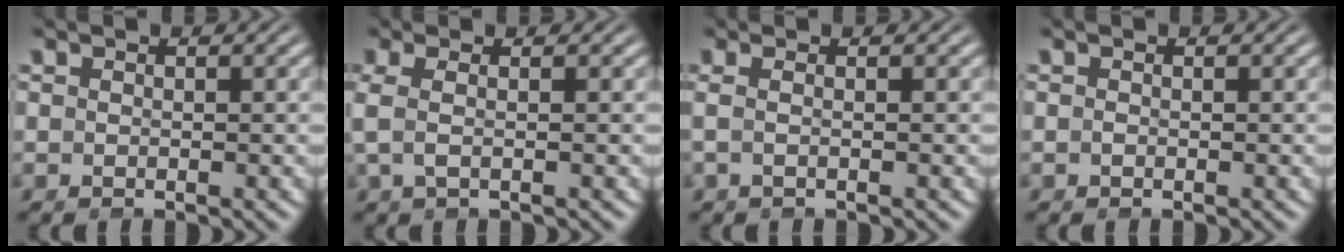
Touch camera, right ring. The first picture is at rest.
{"total": 1.8, "force": [0.1, 0.1, 1.8], "torque": [-0.042, 0.008, 0.002]}
{"total": 1.6, "force": [-0.7, -0.6, 1.3], "torque": [-0.026, 0.007, -0.010]}
{"total": 0.0}